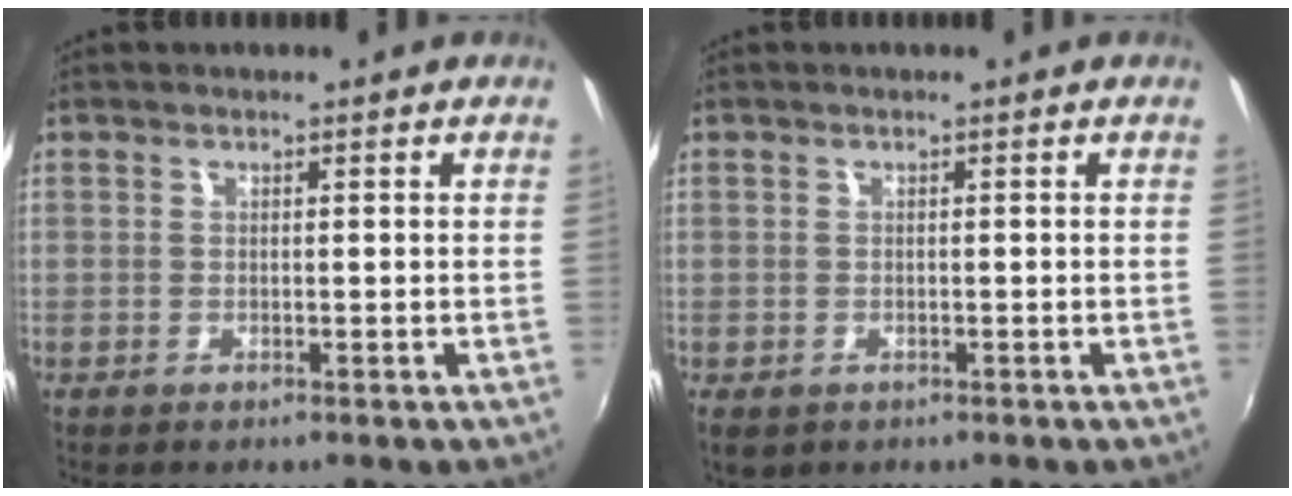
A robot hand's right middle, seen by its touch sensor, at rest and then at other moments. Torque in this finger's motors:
{"motor_torque": [0.51, -0.42, 0.11, 0.02]}